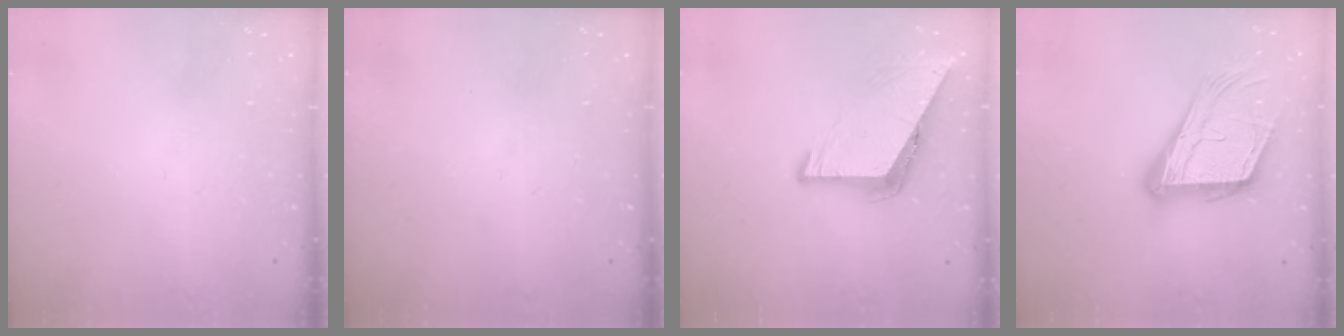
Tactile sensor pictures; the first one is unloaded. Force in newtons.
{"total": 0.0}
{"total": 6.8, "press": 6.8, "slide": 0.4}
{"total": 18.7, "press": 18.4, "slide": 3.0}